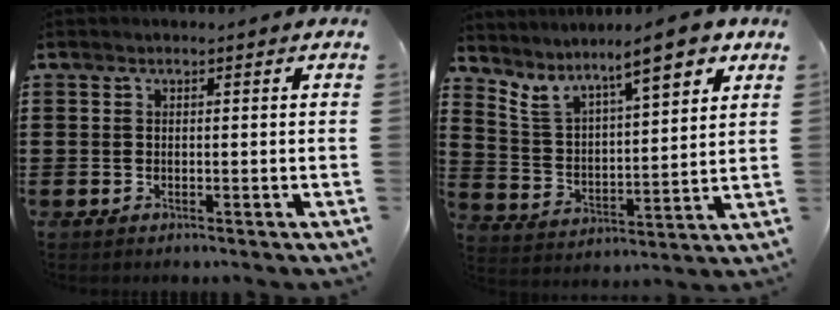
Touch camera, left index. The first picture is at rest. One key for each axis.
{"total": 8.9, "fx": 7.4, "fy": 2.0, "fz": 4.7, "tx": -0.115, "ty": -0.035, "tz": 0.123}